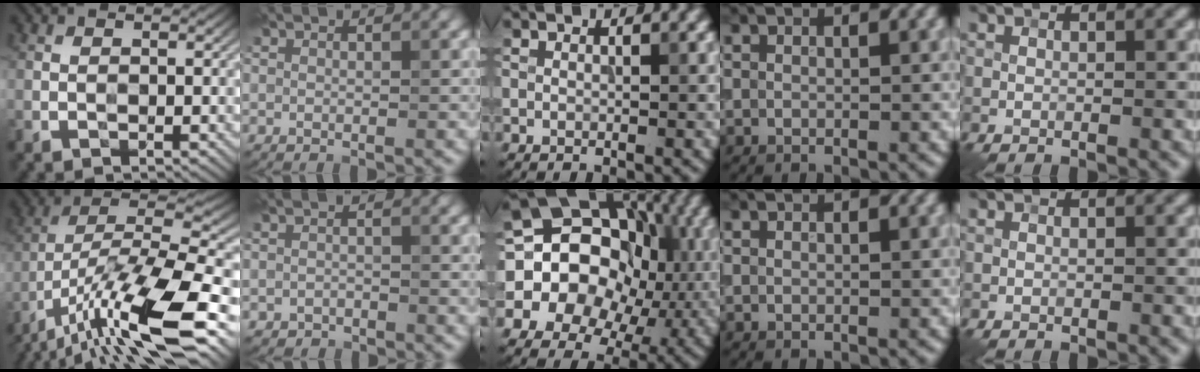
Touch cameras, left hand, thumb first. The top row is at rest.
{"thumb": {"total": 17.3, "force": [-10.2, 4.7, 13.1], "torque": [-0.257, -0.010, -0.192]}, "index": {"total": 0.8, "force": [-0.6, 0.5, 0.0], "torque": [0.001, -0.001, -0.011]}, "middle": {"total": 14.2, "force": [-0.1, 12.0, 7.5], "torque": [-0.126, 0.011, -0.030]}}